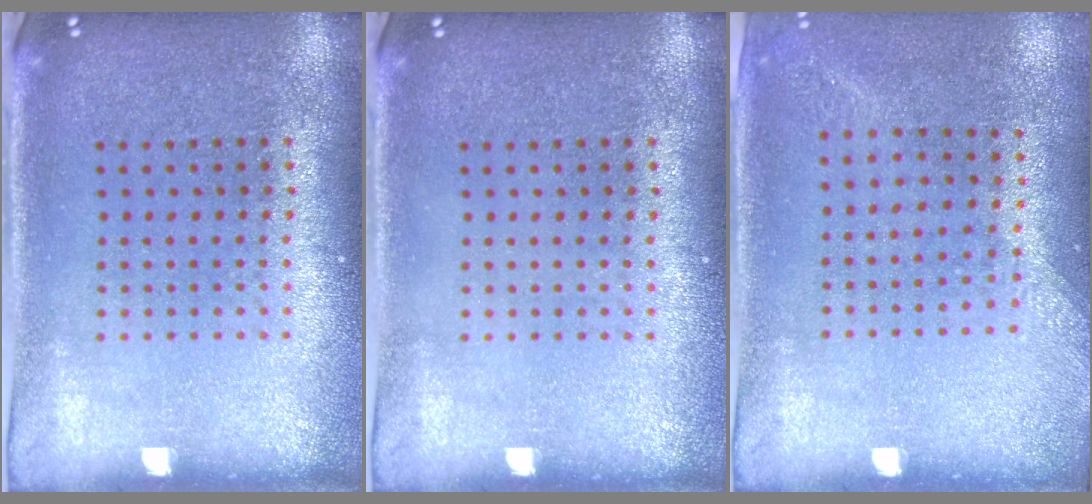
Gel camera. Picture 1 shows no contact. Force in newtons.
{"total": 0.0}
{"total": 1.3, "press": 1.1, "slide": 0.8}